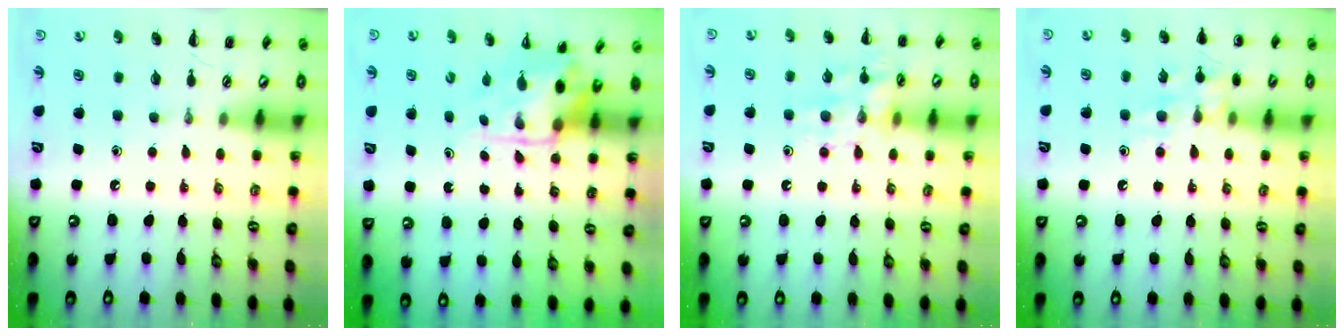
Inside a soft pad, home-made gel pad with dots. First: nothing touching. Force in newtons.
{"total": 3.6, "press": 3.5, "slide": 0.8}
{"total": 12.6, "press": 12.6, "slide": 0.9}
{"total": 10.8, "press": 10.7, "slide": 1.4}